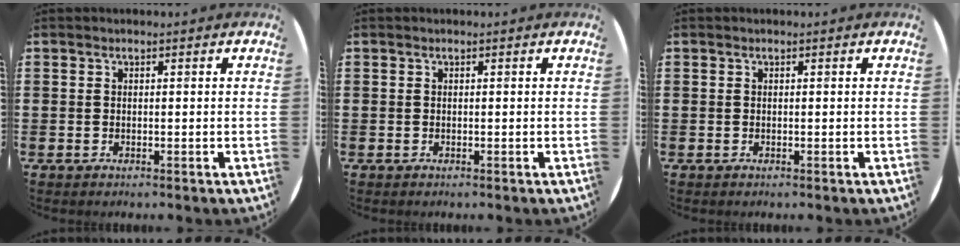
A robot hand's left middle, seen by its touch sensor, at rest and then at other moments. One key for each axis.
{"total": 0.0}
{"total": 0.0}